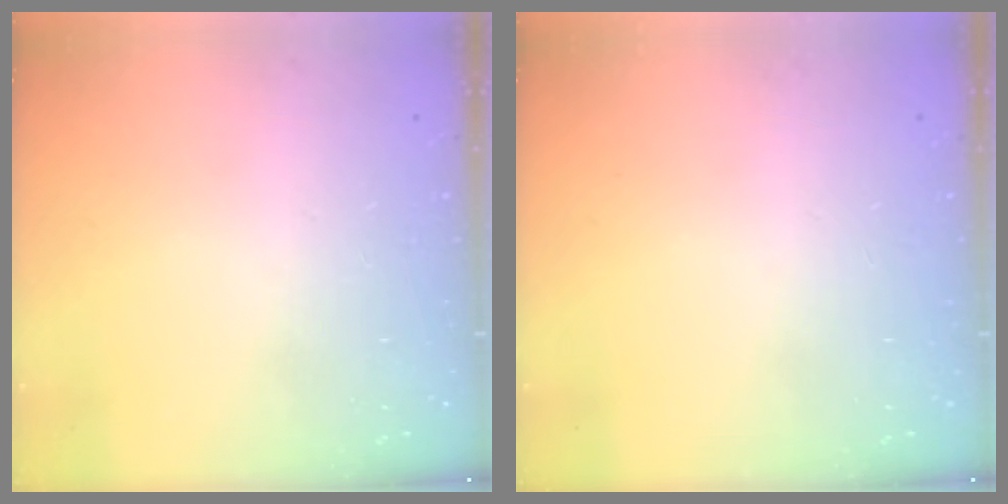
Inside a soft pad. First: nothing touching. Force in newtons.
{"total": 0.0}